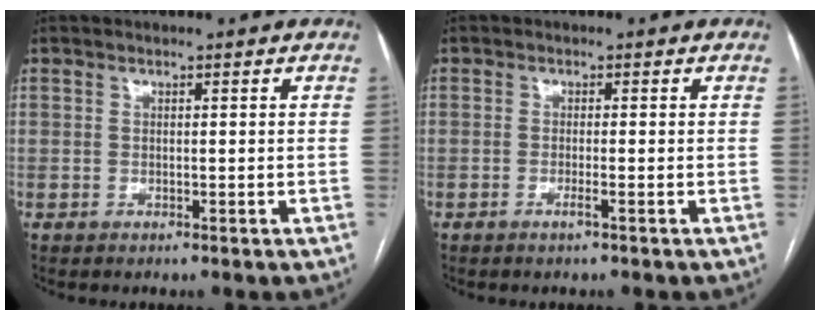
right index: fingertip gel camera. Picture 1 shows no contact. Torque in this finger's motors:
{"motor_torque": [-0.09, -0.02, -0.06, 0.00]}